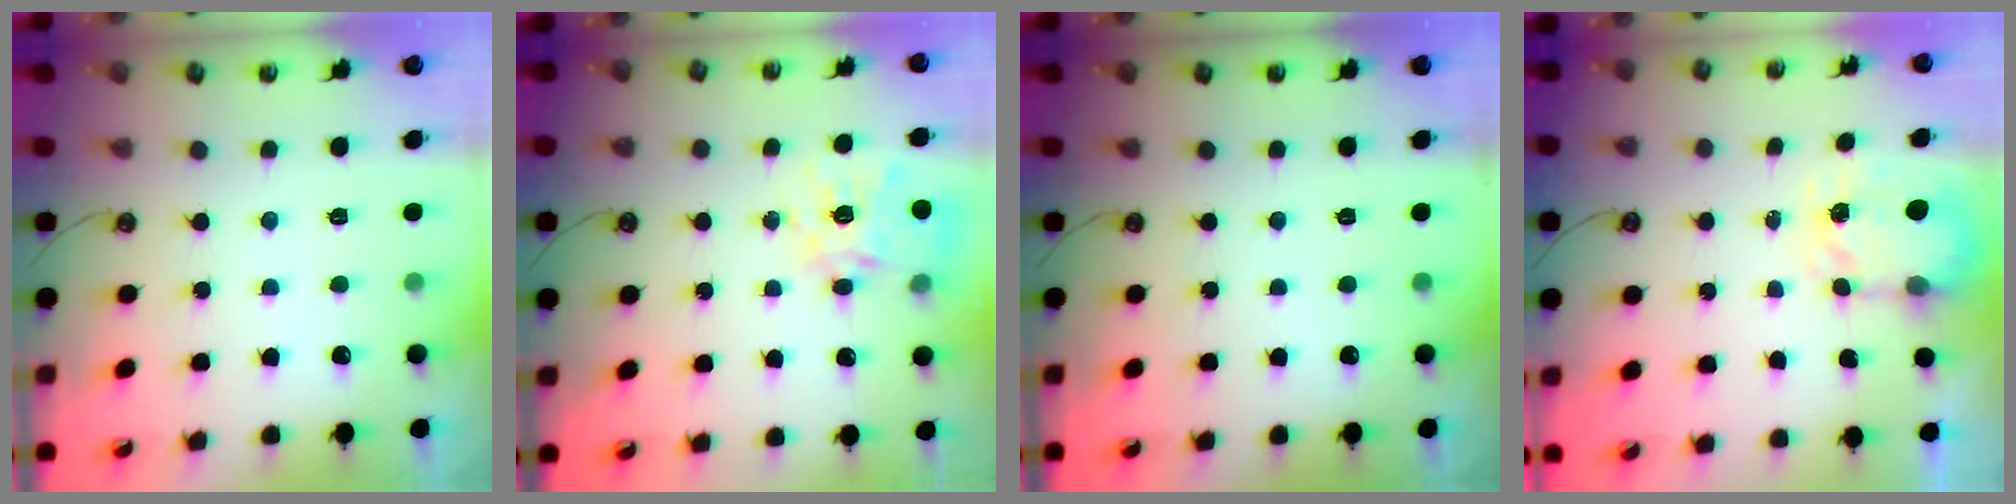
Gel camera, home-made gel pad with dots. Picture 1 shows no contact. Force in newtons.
{"total": 16.8, "press": 16.7, "slide": 1.8}
{"total": 0.0}
{"total": 3.7, "press": 3.7, "slide": 0.6}